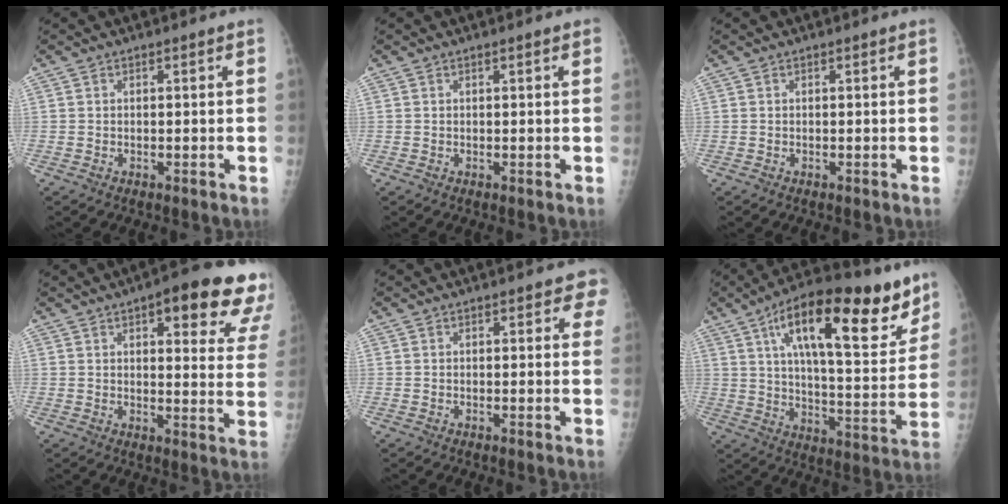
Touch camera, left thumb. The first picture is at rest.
{"total": 1.0, "force": [0.6, 0.3, 0.8], "torque": [-0.012, 0.000, 0.006]}
{"total": 0.0}
{"total": 18.4, "force": [11.1, 5.6, 13.6], "torque": [-0.131, -0.037, 0.122]}
{"total": 3.1, "force": [1.7, 1.6, 2.1], "torque": [0.004, -0.002, 0.010]}
{"total": 26.0, "force": [13.7, 9.1, 20.2], "torque": [-0.276, -0.027, 0.214]}